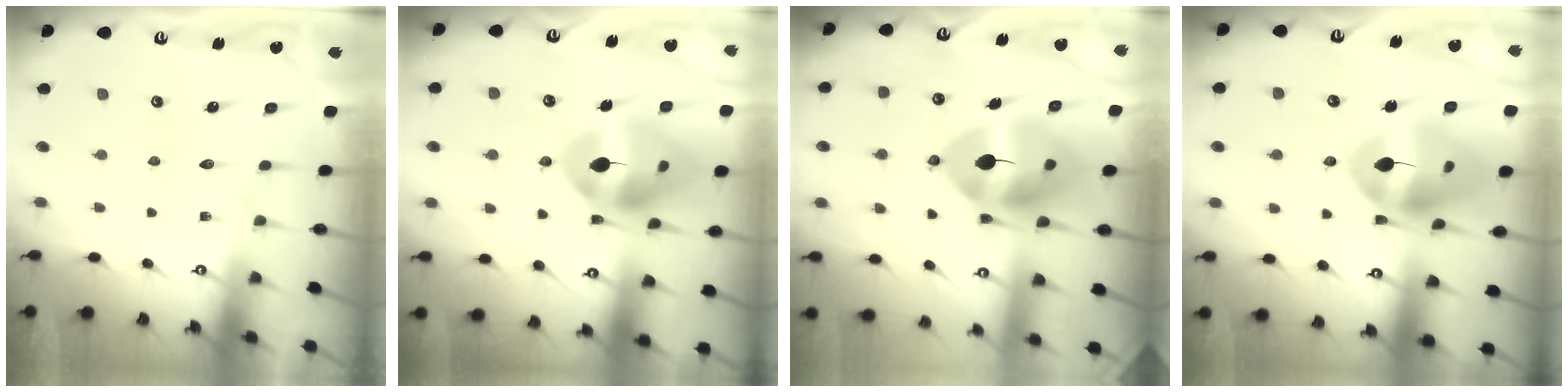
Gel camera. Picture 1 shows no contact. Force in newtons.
{"total": 15.7, "press": 15.6, "slide": 1.8}
{"total": 13.7, "press": 13.5, "slide": 2.2}
{"total": 17.5, "press": 17.3, "slide": 2.4}